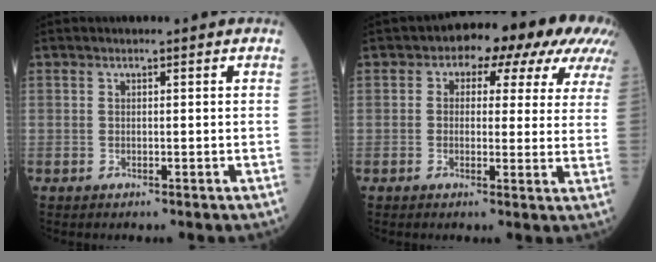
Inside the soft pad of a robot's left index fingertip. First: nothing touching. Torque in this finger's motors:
{"motor_torque": [1.34, -0.80, 1.05, 0.16]}